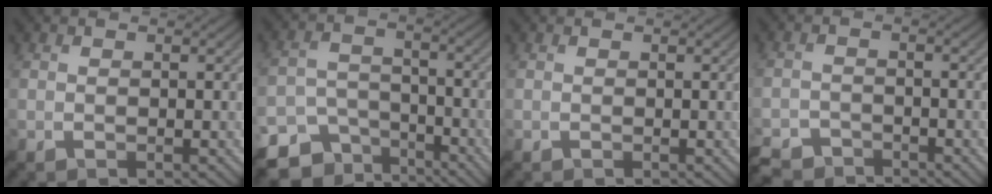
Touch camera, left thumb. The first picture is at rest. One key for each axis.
{"total": 9.9, "fx": -7.5, "fy": 5.7, "fz": 3.1, "tx": -0.076, "ty": -0.015, "tz": -0.114}
{"total": 0.0}
{"total": 4.3, "fx": -3.9, "fy": 1.5, "fz": 1.1, "tx": -0.021, "ty": -0.008, "tz": -0.083}